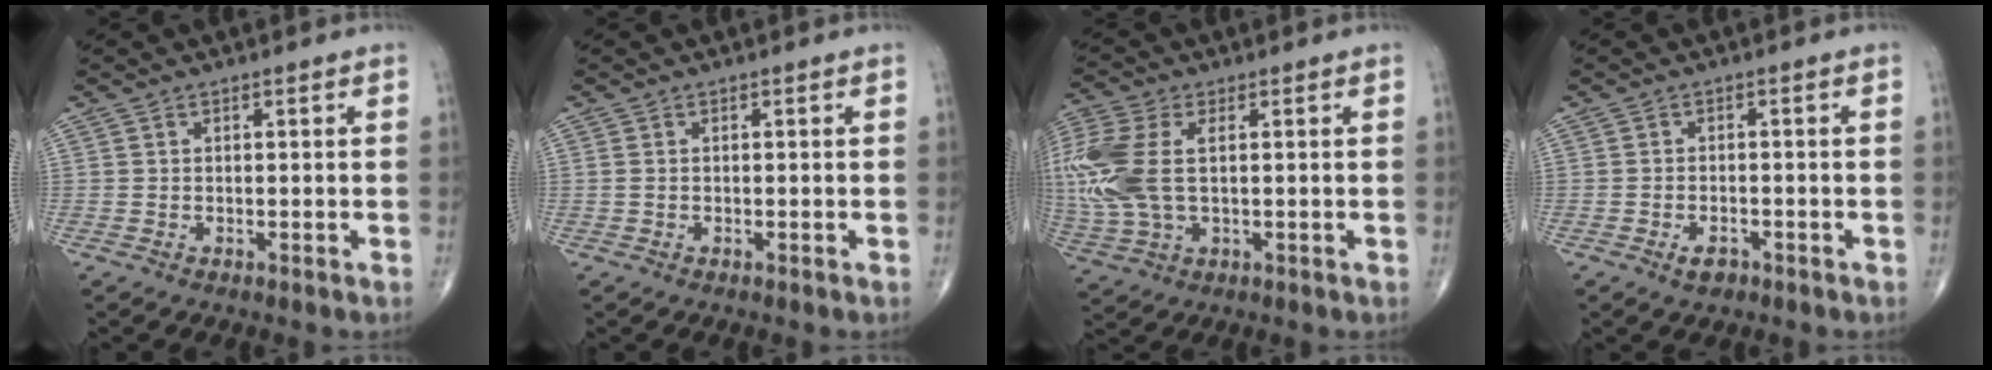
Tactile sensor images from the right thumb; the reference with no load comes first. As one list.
[{"total": 0.6, "force": [0.0, 0.3, 0.4], "torque": [-0.014, 0.004, 0.004]}, {"total": 14.7, "force": [1.8, 8.2, 12.1], "torque": [-0.319, 0.009, 0.039]}, {"total": 2.6, "force": [-1.5, 1.4, 1.5], "torque": [-0.024, 0.004, -0.023]}]